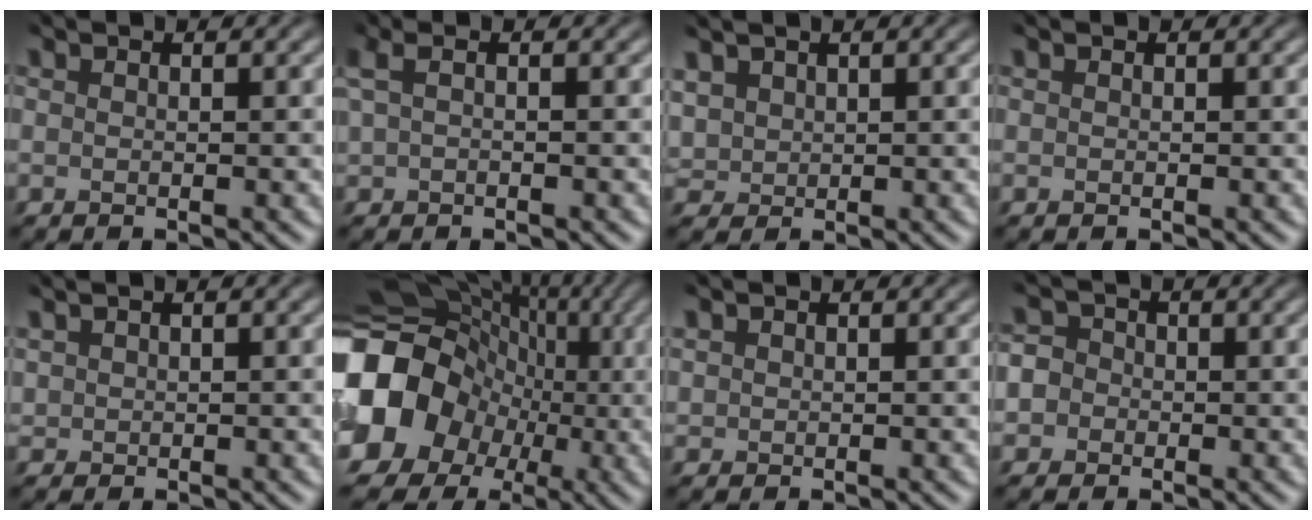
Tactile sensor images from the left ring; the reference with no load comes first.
{"total": 1.9, "force": [0.6, 0.8, 1.7], "torque": [-0.030, 0.011, 0.006]}
{"total": 1.9, "force": [1.4, 1.1, 0.5], "torque": [-0.025, 0.006, 0.042]}
{"total": 0.0}
{"total": 0.6, "force": [0.6, 0.1, 0.1], "torque": [-0.004, 0.006, 0.018]}
{"total": 16.3, "force": [-3.6, 14.0, 7.5], "torque": [-0.174, -0.015, -0.094]}
{"total": 0.6, "force": [0.4, -0.1, -0.4], "torque": [0.003, 0.004, 0.016]}
{"total": 2.4, "force": [-0.7, 2.2, 0.4], "torque": [-0.008, 0.008, -0.021]}